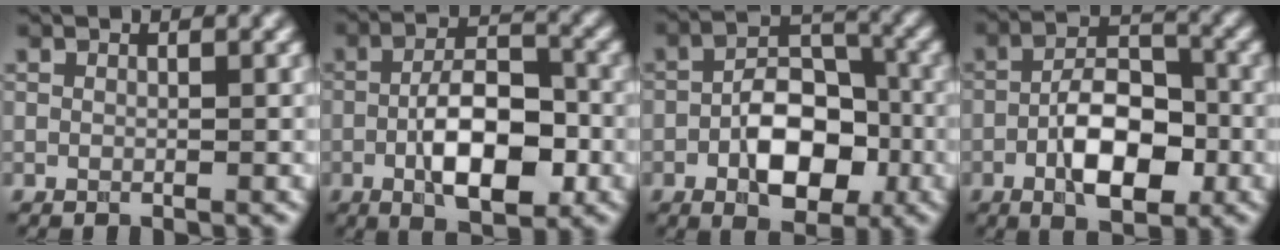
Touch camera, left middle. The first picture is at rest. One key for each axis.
{"total": 7.6, "fx": -2.1, "fy": 3.4, "fz": 6.5, "tx": -0.109, "ty": 0.003, "tz": -0.038}
{"total": 7.1, "fx": -2.2, "fy": 4.1, "fz": 5.4, "tx": -0.080, "ty": 0.003, "tz": -0.038}
{"total": 7.0, "fx": -2.3, "fy": 3.4, "fz": 5.7, "tx": -0.092, "ty": 0.006, "tz": -0.043}